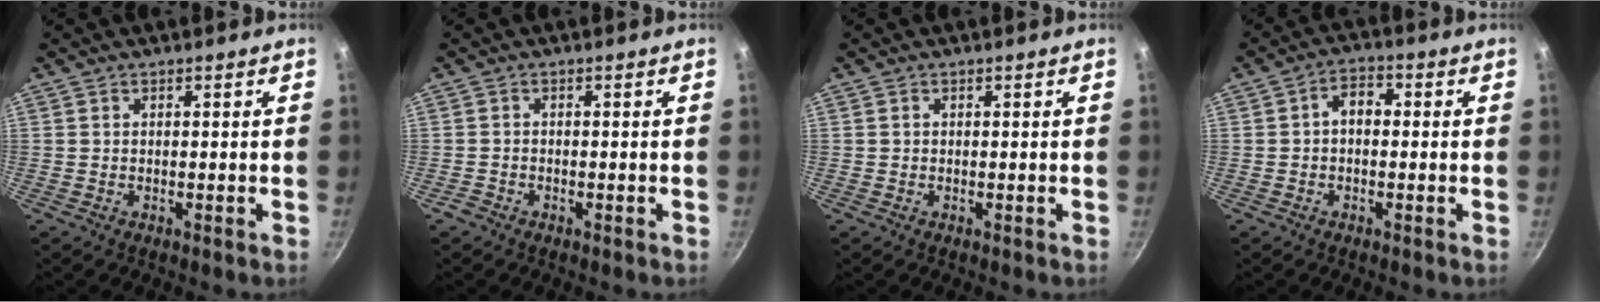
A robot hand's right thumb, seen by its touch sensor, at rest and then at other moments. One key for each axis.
{"total": 1.1, "fx": -0.8, "fy": 0.7, "fz": 0.2, "tx": -0.004, "ty": 0.002, "tz": -0.020}
{"total": 0.0}
{"total": 4.2, "fx": 0.0, "fy": 2.8, "fz": 3.1, "tx": -0.037, "ty": 0.017, "tz": -0.011}